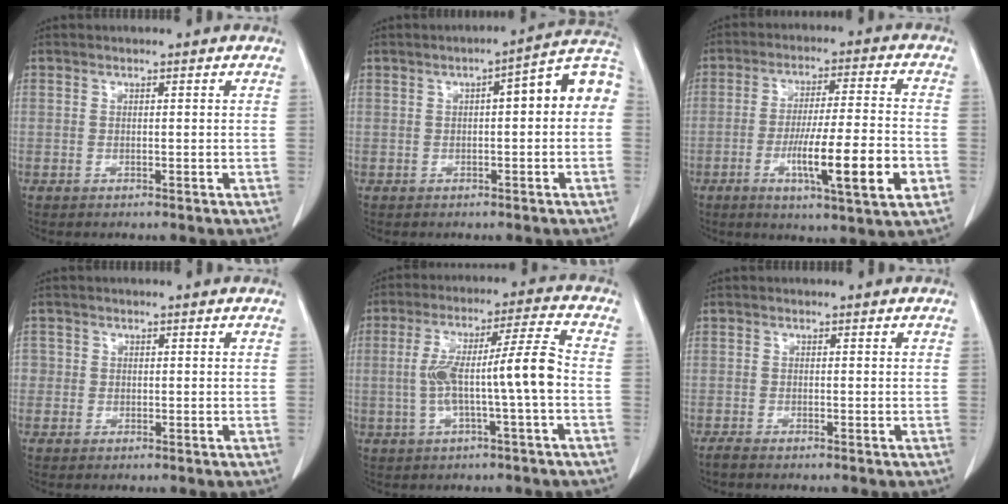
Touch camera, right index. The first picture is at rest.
{"total": 8.5, "force": [0.9, 1.7, 8.3], "torque": [-0.109, 0.035, 0.006]}
{"total": 14.0, "force": [-4.4, 0.8, 13.2], "torque": [-0.219, -0.012, -0.070]}
{"total": 1.7, "force": [-0.1, 1.7, 0.2], "torque": [0.007, 0.004, -0.003]}
{"total": 10.7, "force": [-1.4, 0.1, 10.6], "torque": [-0.193, 0.027, -0.026]}
{"total": 1.6, "force": [-1.4, -0.1, 0.8], "torque": [-0.016, -0.003, -0.025]}